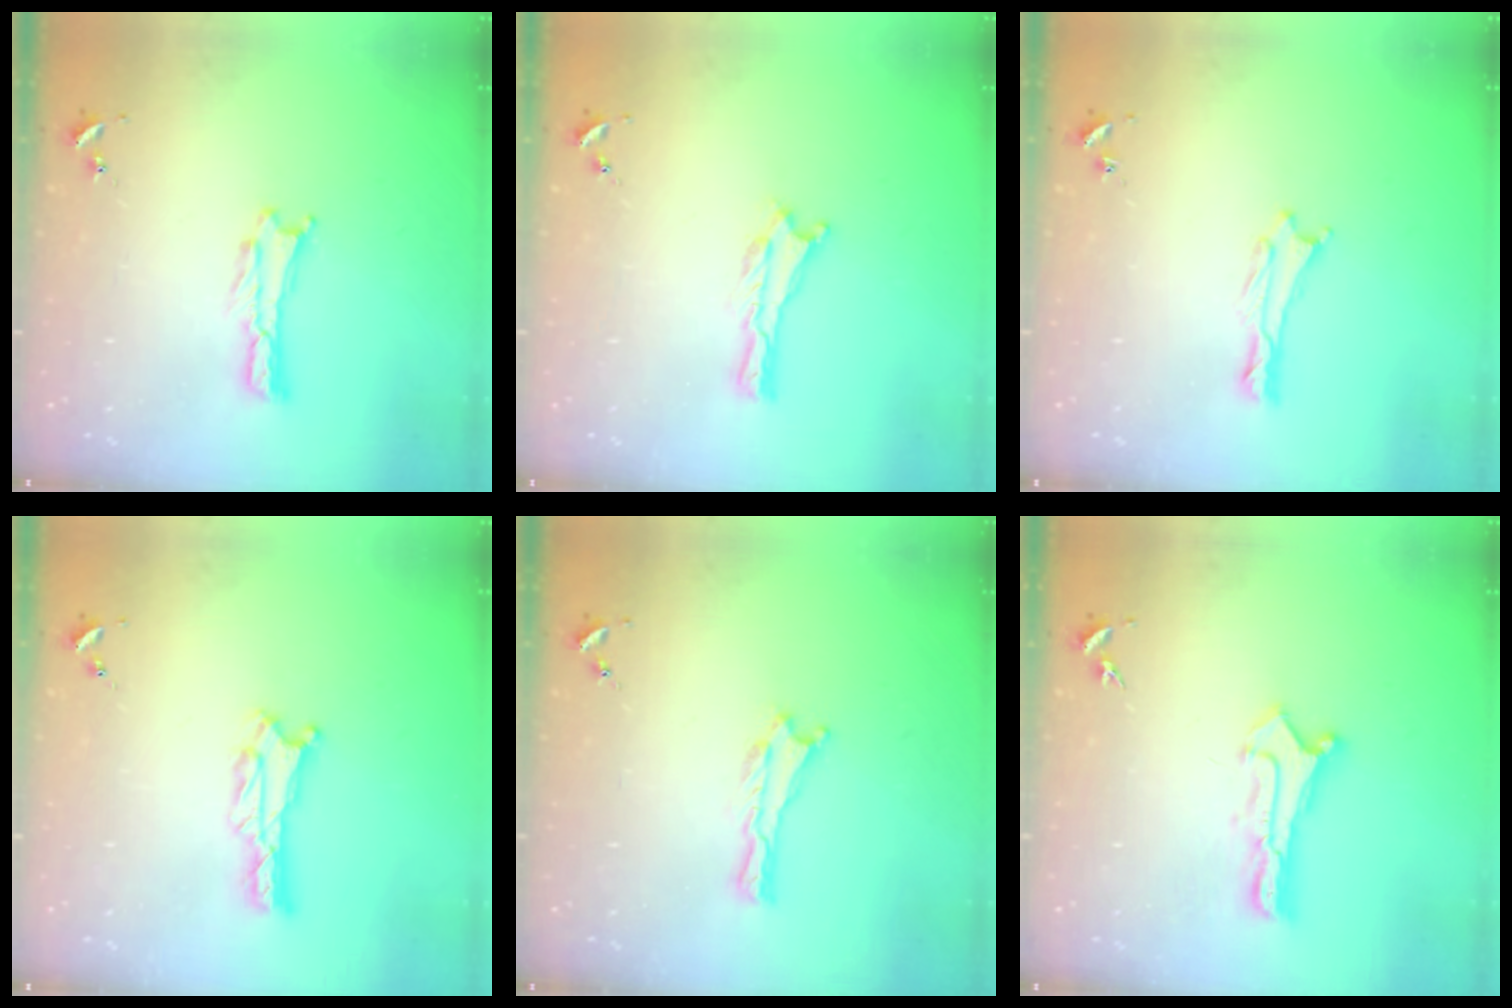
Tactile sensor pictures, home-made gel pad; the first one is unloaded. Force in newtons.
{"total": 0.0}
{"total": 0.0}
{"total": 1.4, "press": 1.4, "slide": 0.1}
{"total": 0.0}
{"total": 0.8, "press": 0.8, "slide": 0.0}